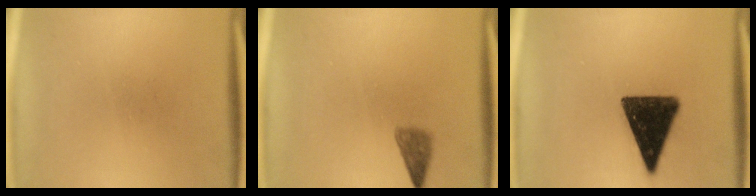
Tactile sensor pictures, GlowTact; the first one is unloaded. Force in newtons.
{"total": 2.1}
{"total": 14.3}